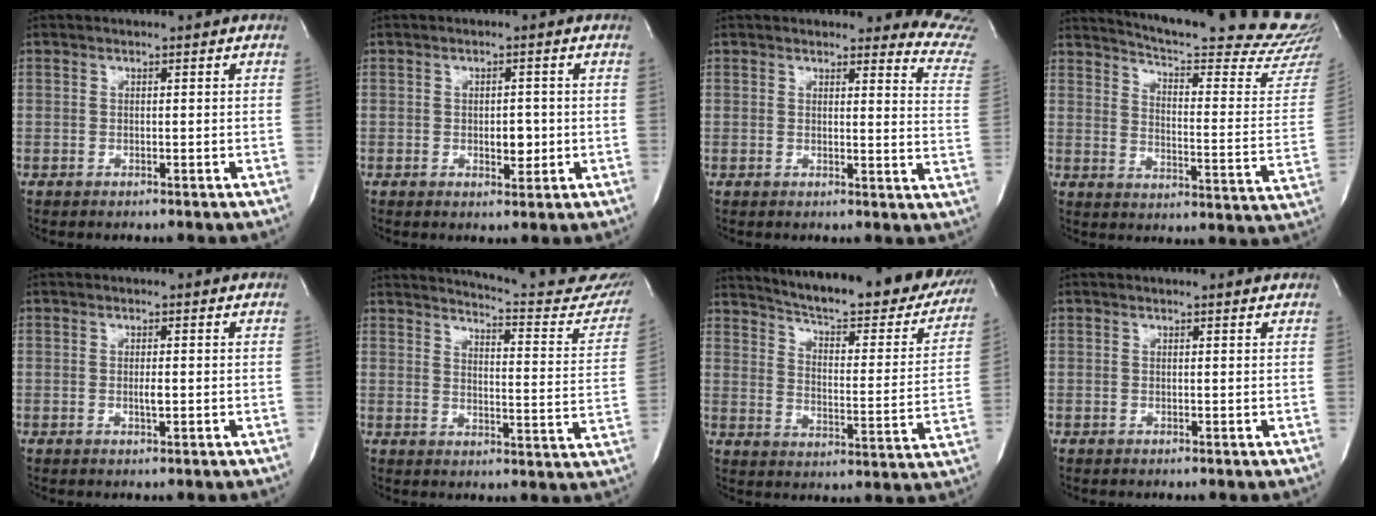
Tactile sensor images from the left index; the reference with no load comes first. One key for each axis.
{"total": 2.8, "fx": -1.1, "fy": 1.5, "fz": 2.1, "tx": -0.027, "ty": -0.009, "tz": -0.014}
{"total": 11.4, "fx": 11.4, "fy": 0.9, "fz": 1.2, "tx": 0.023, "ty": -0.118, "tz": 0.072}
{"total": 25.4, "fx": 23.7, "fy": 0.5, "fz": 9.2, "tx": -0.139, "ty": -0.136, "tz": 0.281}
{"total": 1.2, "fx": -0.8, "fy": 0.1, "fz": 0.9, "tx": -0.017, "ty": -0.010, "tz": -0.013}
{"total": 19.6, "fx": 18.9, "fy": 1.5, "fz": 5.3, "tx": -0.065, "ty": -0.112, "tz": 0.208}
{"total": 27.4, "fx": 23.4, "fy": 5.8, "fz": 13.1, "tx": -0.193, "ty": -0.075, "tz": 0.284}
{"total": 2.2, "fx": 2.1, "fy": 0.6, "fz": 0.4, "tx": -0.009, "ty": 0.001, "tz": 0.010}